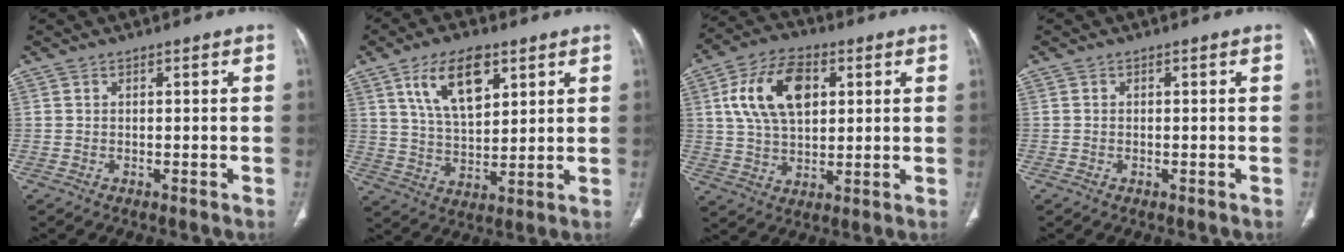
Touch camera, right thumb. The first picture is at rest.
{"total": 12.3, "force": [6.0, 6.1, 8.9], "torque": [-0.137, -0.023, 0.117]}
{"total": 14.4, "force": [4.0, 8.9, 10.6], "torque": [-0.176, 0.004, 0.072]}
{"total": 0.0}